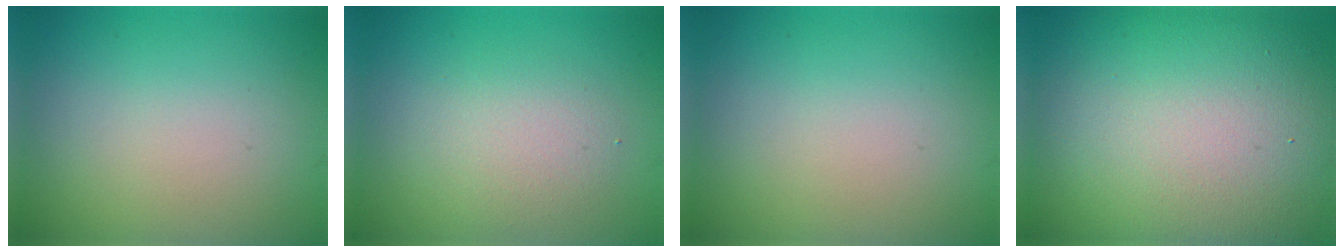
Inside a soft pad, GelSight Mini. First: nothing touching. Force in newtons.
{"total": 2.9, "press": 2.9, "slide": 0.3}
{"total": 0.0}
{"total": 16.5, "press": 16.5, "slide": 1.4}